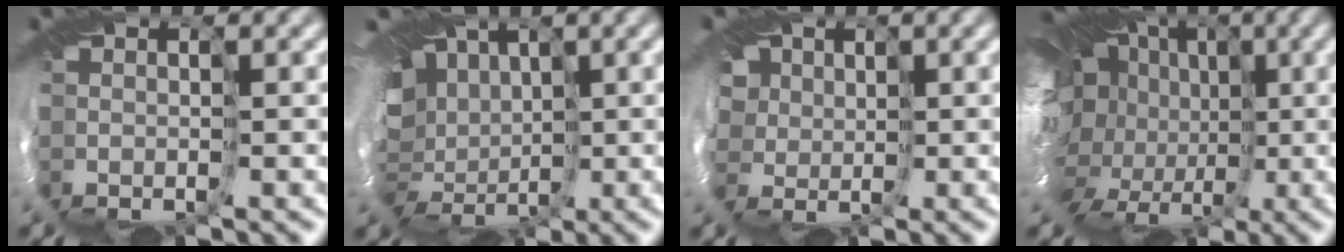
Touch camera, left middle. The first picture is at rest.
{"total": 12.7, "force": [2.3, 9.8, 7.7], "torque": [-0.134, -0.005, 0.016]}
{"total": 8.3, "force": [3.1, 6.5, 4.3], "torque": [-0.086, 0.027, 0.027]}
{"total": 17.5, "force": [0.1, 13.2, 11.6], "torque": [-0.188, 0.010, -0.022]}